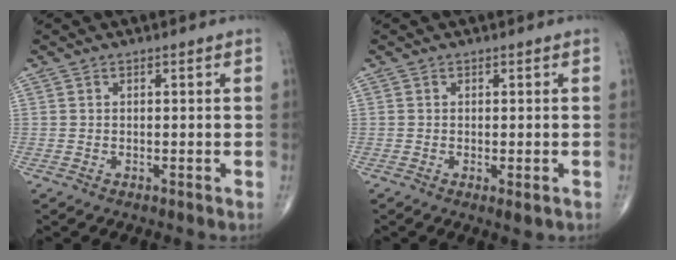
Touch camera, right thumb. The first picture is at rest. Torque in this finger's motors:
{"motor_torque": [0.10, -0.11, -0.23, -0.33, -0.03]}